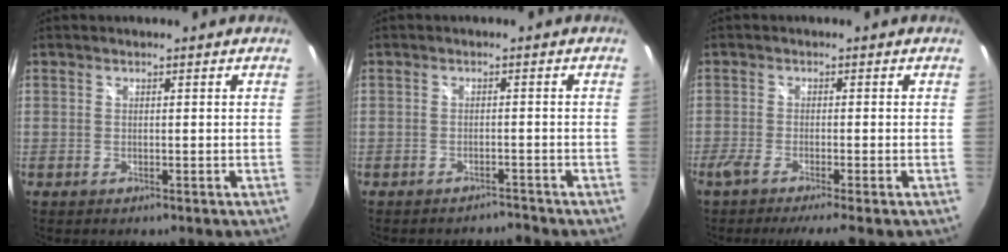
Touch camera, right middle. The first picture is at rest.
{"total": 2.3, "force": [-2.2, 0.4, -0.1], "torque": [0.002, -0.002, -0.031]}
{"total": 5.1, "force": [-4.1, -0.9, 2.8], "torque": [-0.060, -0.025, -0.076]}